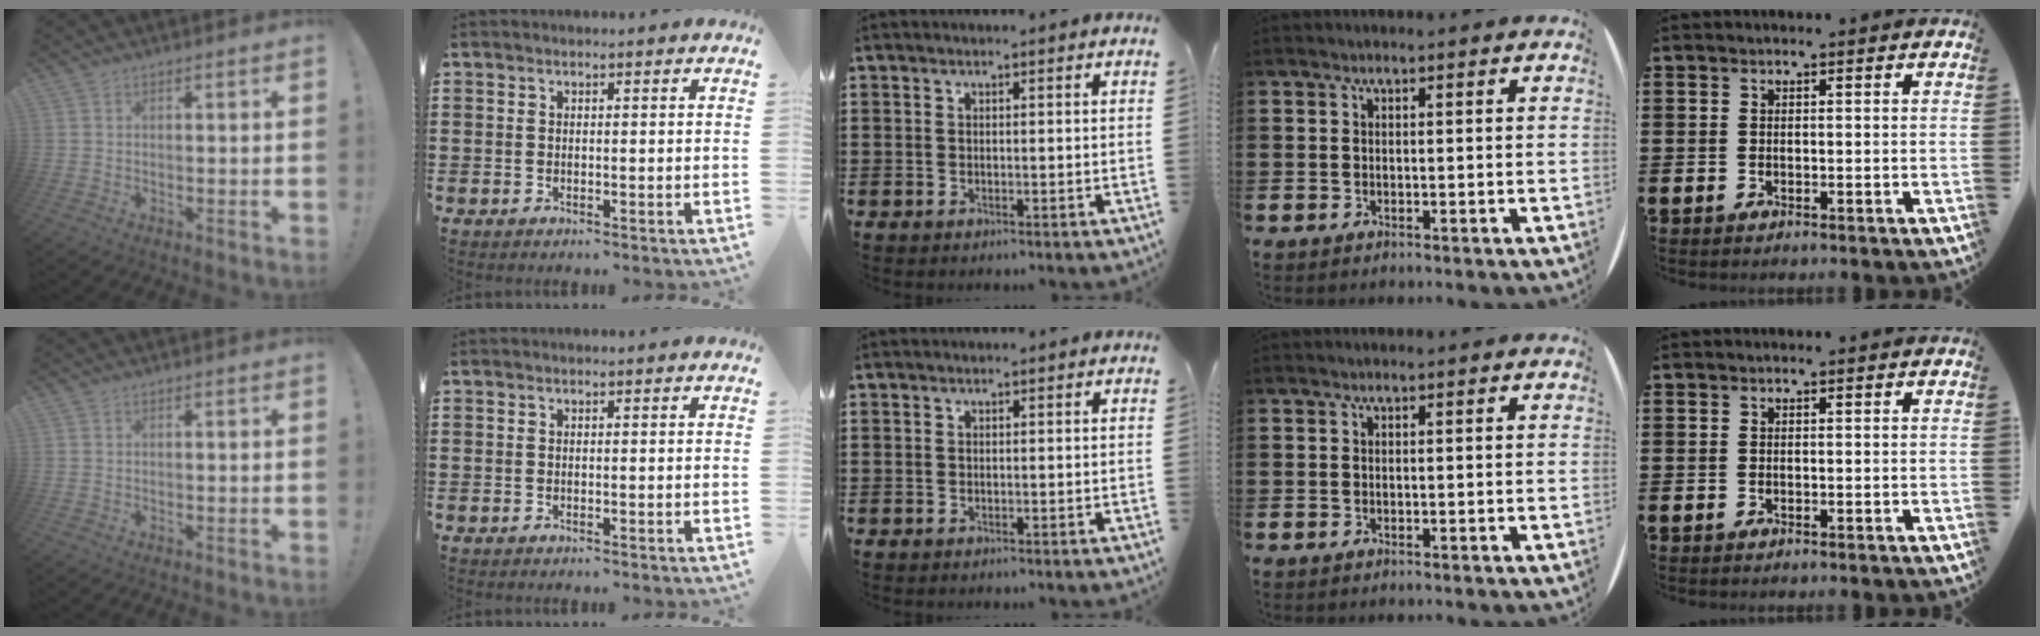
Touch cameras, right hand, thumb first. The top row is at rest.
{}